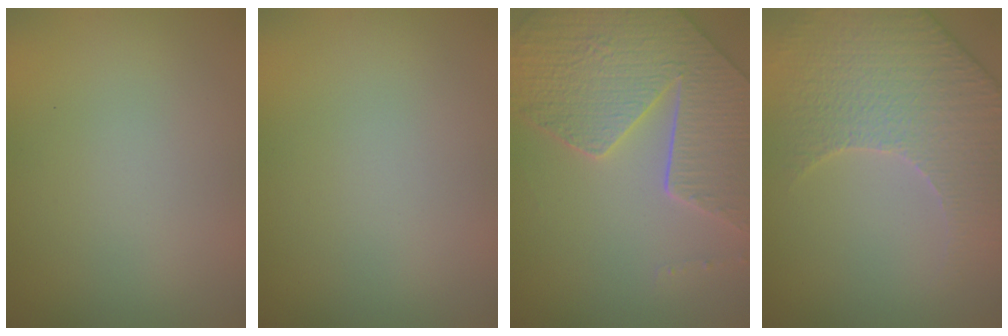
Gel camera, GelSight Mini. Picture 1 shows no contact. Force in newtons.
{"total": 0.0}
{"total": 8.6, "press": 6.2, "slide": 5.9}
{"total": 4.4, "press": 4.3, "slide": 1.1}